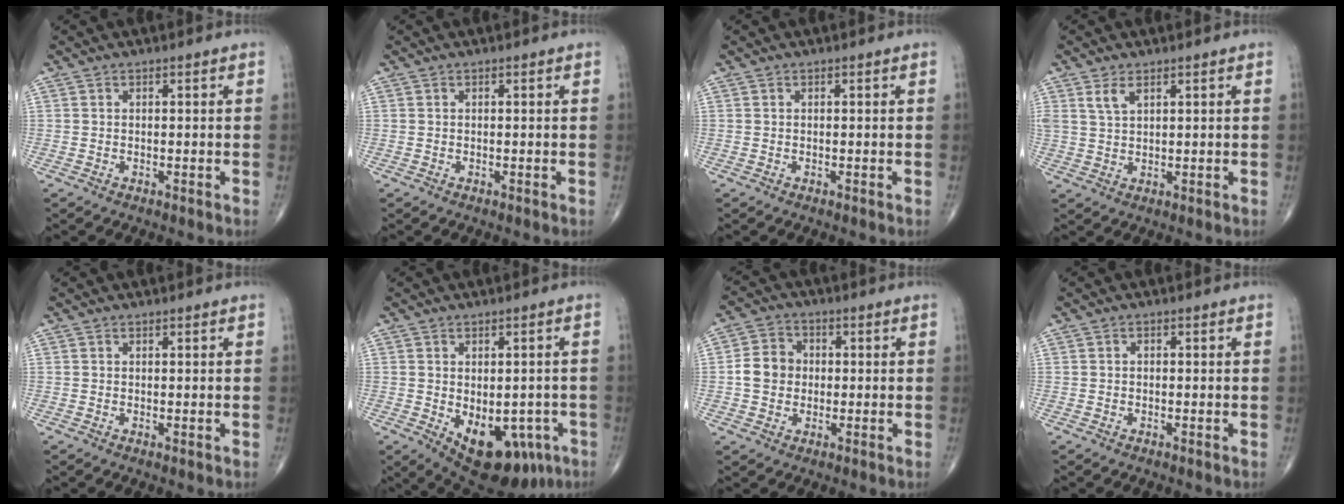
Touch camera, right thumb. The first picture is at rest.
{"total": 0.0}
{"total": 0.0}
{"total": 3.1, "force": [1.8, 1.4, 2.0], "torque": [-0.039, -0.005, 0.044]}
{"total": 0.0}
{"total": 15.1, "force": [-5.6, 8.7, 11.0], "torque": [-0.128, 0.003, -0.058]}
{"total": 6.7, "force": [-0.2, 5.8, 3.3], "torque": [-0.043, 0.015, -0.013]}
{"total": 0.5, "force": [0.0, 0.4, 0.4], "torque": [-0.005, 0.001, -0.002]}